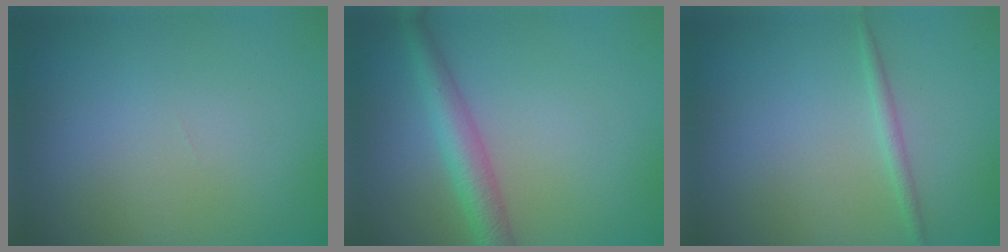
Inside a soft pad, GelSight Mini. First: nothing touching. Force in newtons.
{"total": 3.5, "press": 3.5, "slide": 0.1}
{"total": 1.1, "press": 1.1, "slide": 0.1}